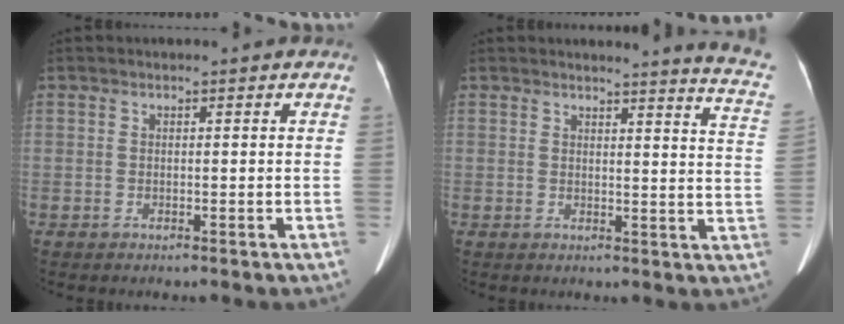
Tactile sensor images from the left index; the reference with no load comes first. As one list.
[{"total": 9.8, "force": [9.4, -0.7, 2.5], "torque": [-0.018, -0.081, 0.076]}]